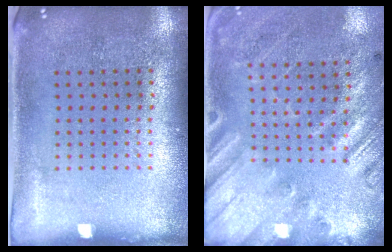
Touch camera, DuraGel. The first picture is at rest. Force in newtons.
{"total": 2.5, "press": 1.8, "slide": 1.8}